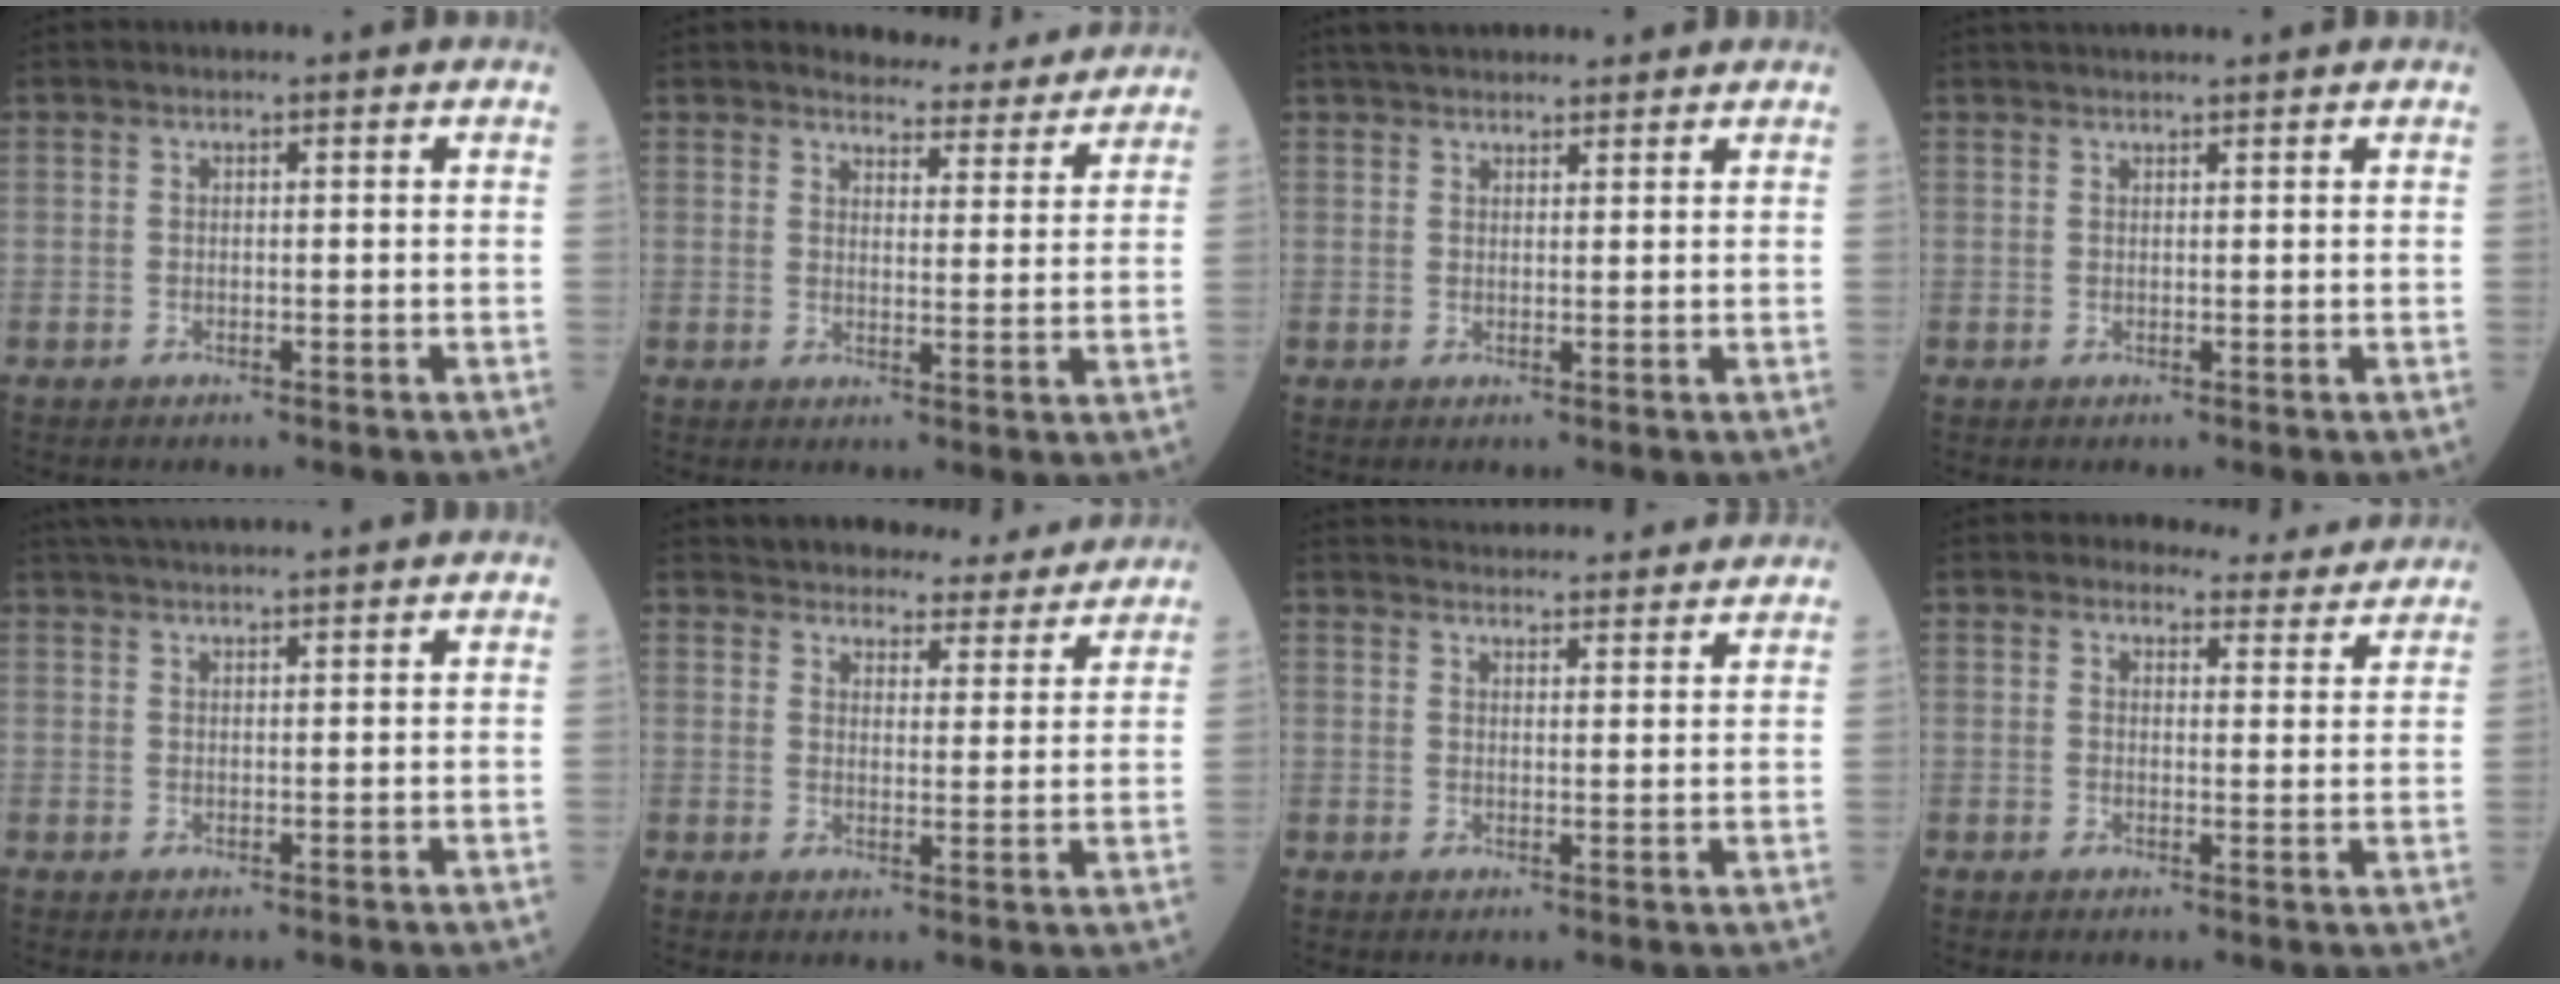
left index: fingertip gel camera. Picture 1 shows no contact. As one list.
[{"total": 8.5, "force": [8.2, 1.9, 1.1], "torque": [-0.004, -0.011, 0.093]}, {"total": 8.4, "force": [7.4, 2.2, 3.2], "torque": [-0.042, 0.033, 0.112]}, {"total": 5.1, "force": [4.7, -0.2, 1.9], "torque": [-0.022, 0.031, 0.067]}, {"total": 9.2, "force": [8.4, 0.0, 3.9], "torque": [-0.065, 0.034, 0.124]}, {"total": 12.5, "force": [11.8, 3.2, 2.3], "torque": [-0.007, -0.003, 0.137]}, {"total": 15.5, "force": [14.9, 2.0, 4.0], "torque": [-0.052, 0.027, 0.193]}, {"total": 6.6, "force": [6.4, 1.6, 0.2], "torque": [0.010, -0.011, 0.060]}]